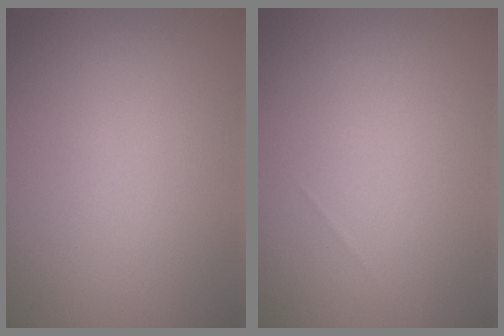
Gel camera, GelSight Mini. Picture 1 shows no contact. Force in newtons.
{"total": 0.0}